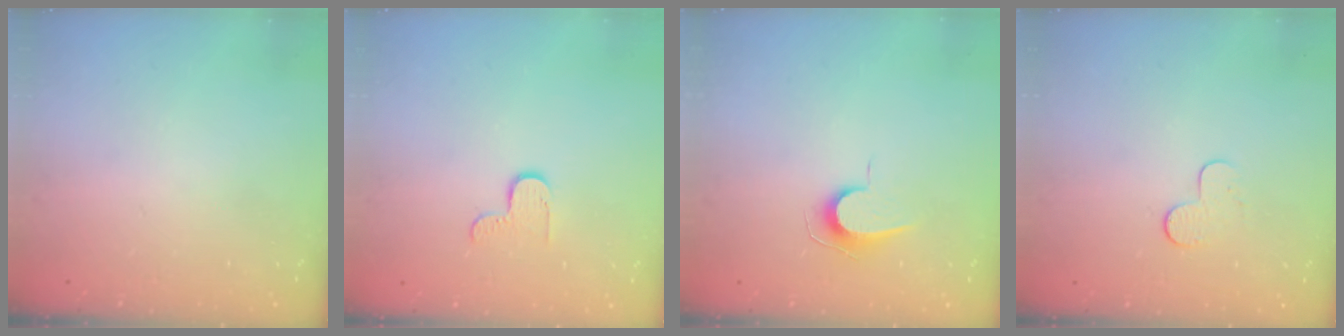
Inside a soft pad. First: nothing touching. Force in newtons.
{"total": 4.7, "press": 4.7, "slide": 0.4}
{"total": 7.0, "press": 7.0, "slide": 0.7}
{"total": 5.0, "press": 5.0, "slide": 0.5}